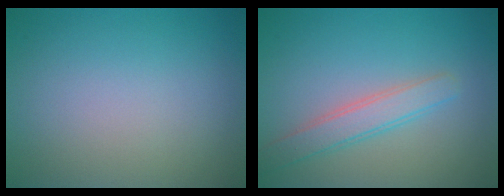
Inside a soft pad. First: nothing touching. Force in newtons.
{"total": 2.7, "press": 2.7, "slide": 0.1}